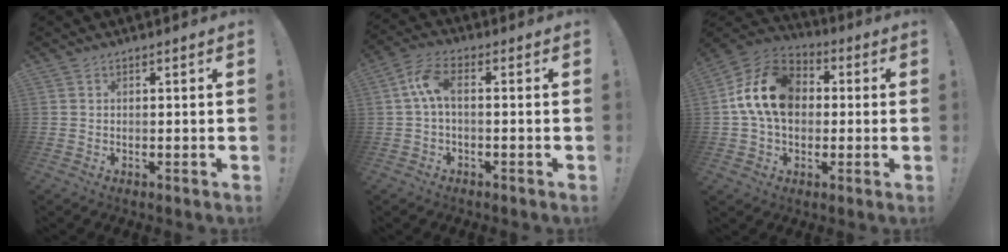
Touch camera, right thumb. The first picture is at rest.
{"total": 7.3, "force": [0.3, 3.2, 6.5], "torque": [-0.129, 0.006, 0.007]}
{"total": 17.1, "force": [2.1, 12.5, 11.4], "torque": [-0.200, 0.015, 0.041]}